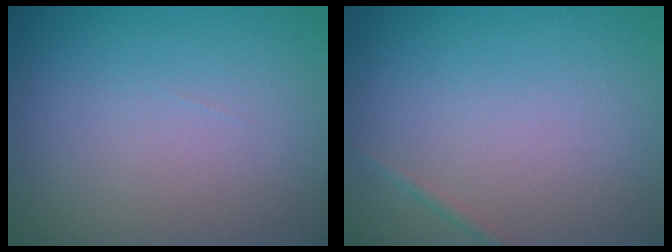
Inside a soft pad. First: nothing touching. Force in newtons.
{"total": 0.6, "press": 0.6, "slide": 0.0}